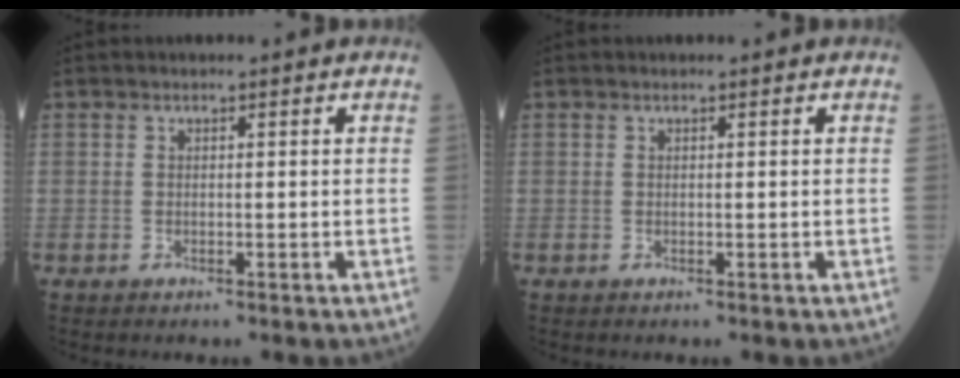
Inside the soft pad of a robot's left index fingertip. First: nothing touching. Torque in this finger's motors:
{"motor_torque": [0.00, 0.00, 0.00, 0.00]}